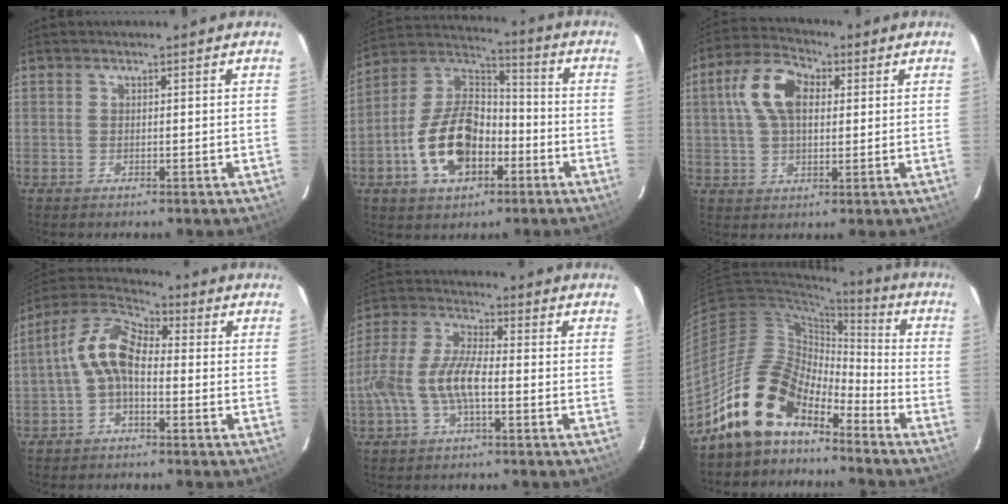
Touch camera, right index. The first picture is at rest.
{"total": 16.0, "force": [-5.7, 9.7, 11.4], "torque": [-0.234, 0.021, -0.094]}
{"total": 11.0, "force": [2.7, 6.5, 8.4], "torque": [-0.167, 0.030, 0.047]}
{"total": 8.5, "force": [-1.3, 4.5, 7.1], "torque": [-0.153, 0.026, -0.033]}
{"total": 10.5, "force": [-2.8, 3.6, 9.5], "torque": [-0.211, 0.007, -0.054]}
{"total": 13.7, "force": [-11.2, 5.5, 5.7], "torque": [-0.104, 0.021, -0.215]}